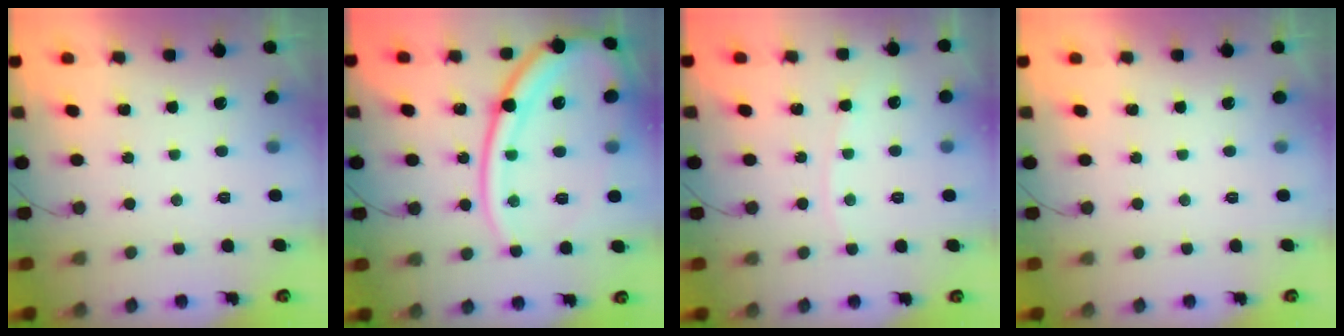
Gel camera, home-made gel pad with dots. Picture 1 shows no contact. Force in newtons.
{"total": 21.5, "press": 21.4, "slide": 2.5}
{"total": 4.9, "press": 4.9, "slide": 0.5}
{"total": 0.0}